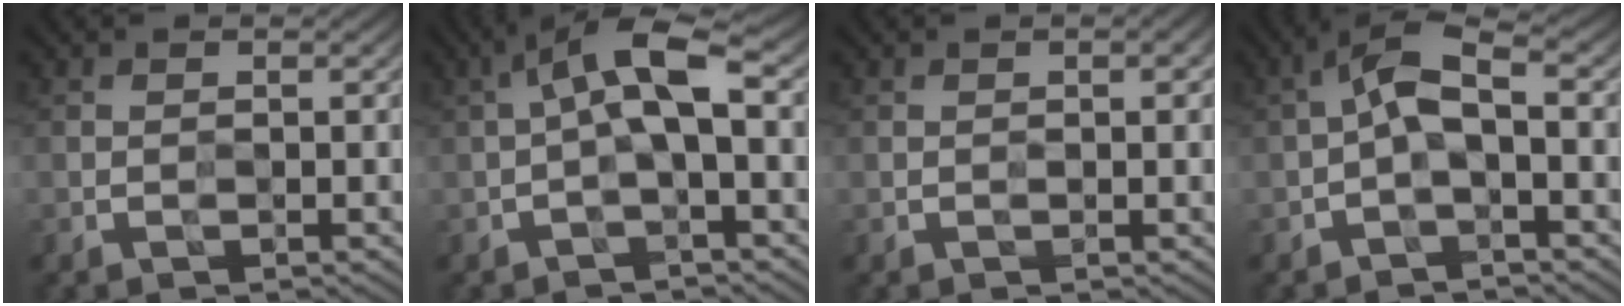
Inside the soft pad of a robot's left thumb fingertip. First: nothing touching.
{"total": 7.1, "force": [0.5, 2.1, 6.8], "torque": [-0.126, 0.028, -0.005]}
{"total": 1.5, "force": [0.3, 0.2, 1.5], "torque": [-0.025, 0.002, 0.004]}
{"total": 5.0, "force": [-0.5, 1.8, 4.6], "torque": [-0.095, 0.017, -0.022]}